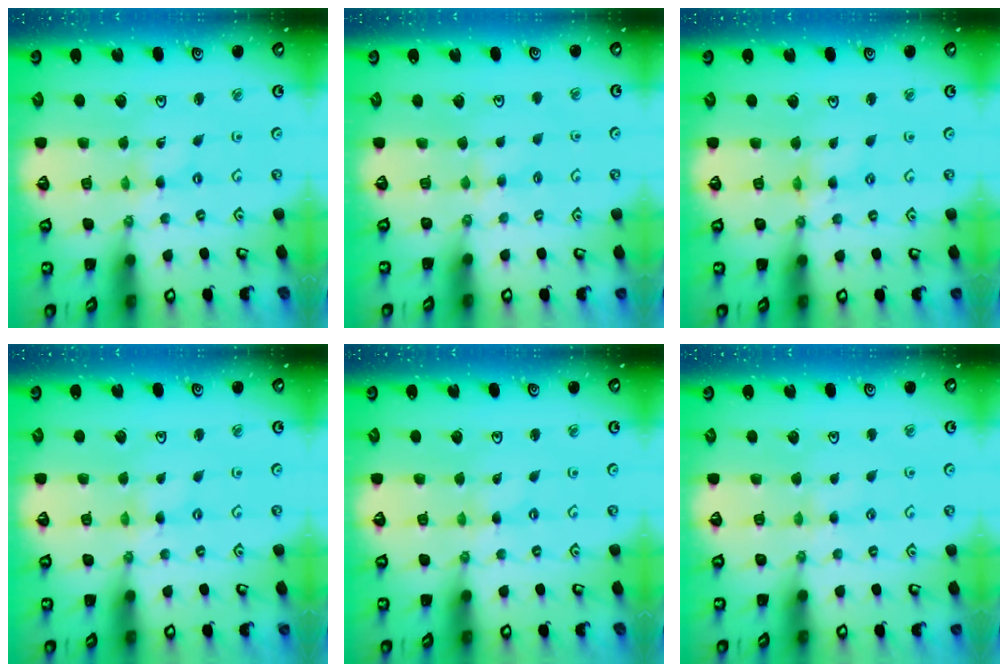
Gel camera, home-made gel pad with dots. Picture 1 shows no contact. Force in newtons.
{"total": 2.1, "press": 2.1, "slide": 0.4}
{"total": 3.2, "press": 3.2, "slide": 0.3}
{"total": 0.6, "press": 0.6, "slide": 0.1}
{"total": 0.0}
{"total": 2.3, "press": 2.3, "slide": 0.4}